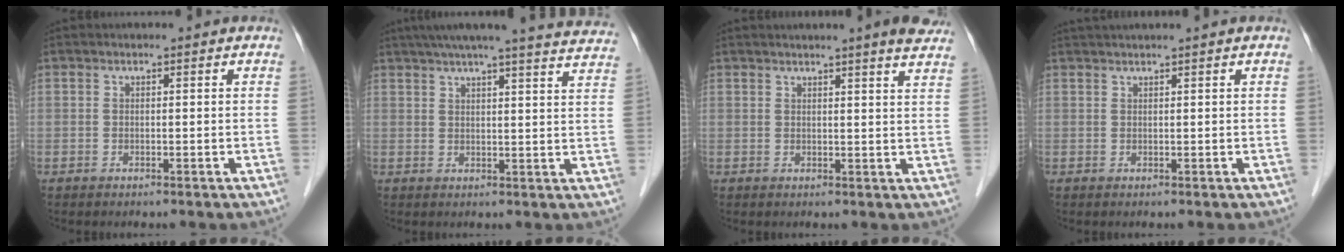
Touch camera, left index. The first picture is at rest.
{"total": 22.6, "force": [20.6, 0.4, 9.3], "torque": [-0.139, -0.018, 0.247]}
{"total": 6.9, "force": [6.0, -0.4, 3.5], "torque": [-0.043, -0.004, 0.054]}
{"total": 2.5, "force": [2.1, -0.8, 1.2], "torque": [-0.019, 0.018, 0.044]}